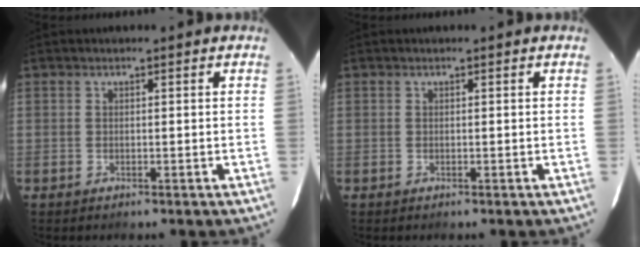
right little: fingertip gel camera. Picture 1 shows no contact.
{"total": 0.0}